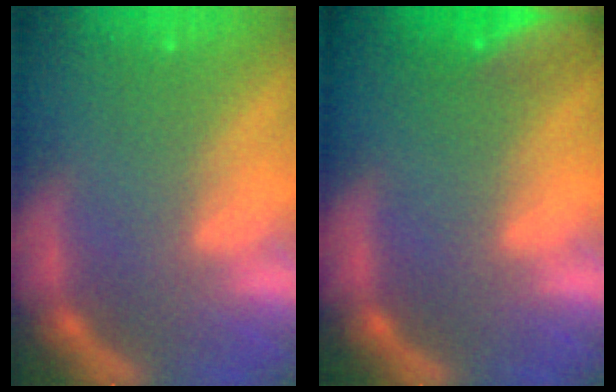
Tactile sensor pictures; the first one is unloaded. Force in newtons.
{"total": 6.5}